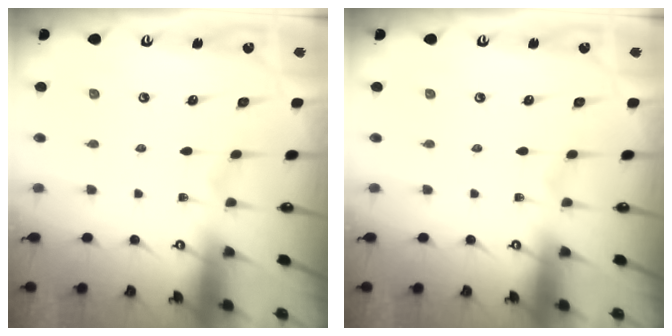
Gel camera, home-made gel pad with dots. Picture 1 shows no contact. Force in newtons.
{"total": 0.0}